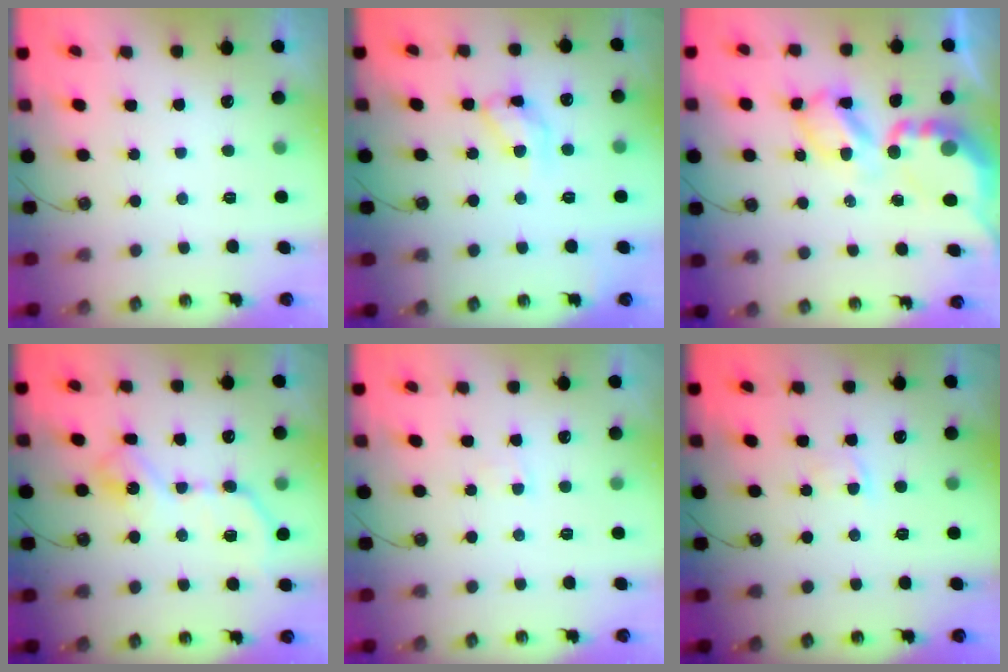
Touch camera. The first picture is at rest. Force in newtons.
{"total": 11.6, "press": 11.6, "slide": 0.1}
{"total": 12.0, "press": 11.9, "slide": 0.7}
{"total": 11.8, "press": 11.8, "slide": 0.2}
{"total": 3.0, "press": 3.0, "slide": 0.4}
{"total": 1.5, "press": 1.4, "slide": 0.3}